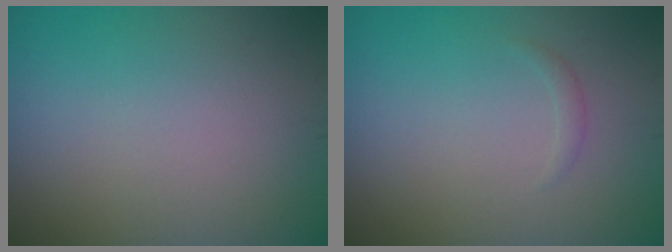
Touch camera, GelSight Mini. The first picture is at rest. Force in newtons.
{"total": 0.6, "press": 0.6, "slide": 0.1}